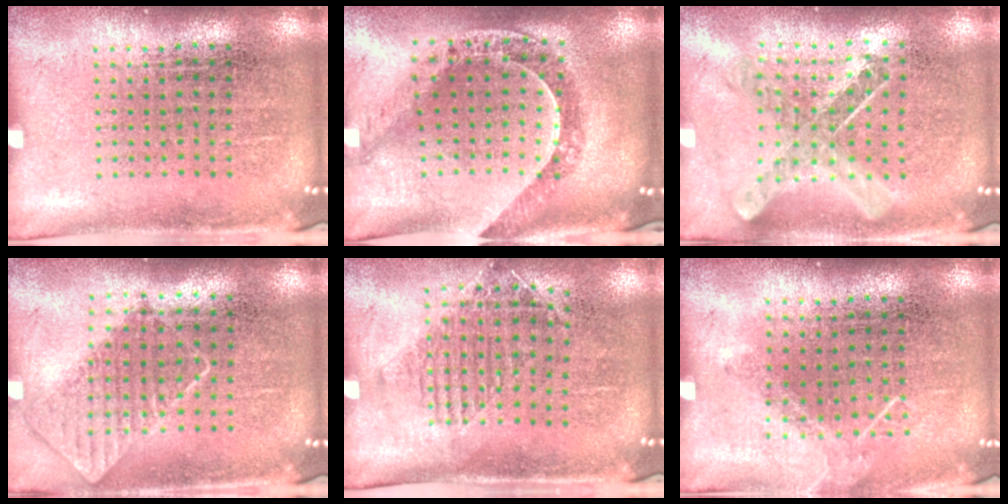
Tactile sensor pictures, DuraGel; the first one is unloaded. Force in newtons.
{"total": 1.1, "press": 1.1, "slide": 0.2}
{"total": 0.9, "press": 0.9, "slide": 0.1}
{"total": 0.8, "press": 0.8, "slide": 0.2}
{"total": 1.2, "press": 1.1, "slide": 0.6}
{"total": 1.0, "press": 0.9, "slide": 0.2}